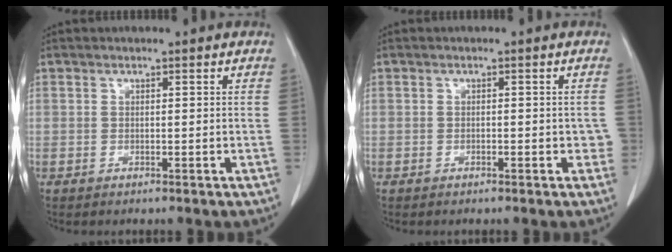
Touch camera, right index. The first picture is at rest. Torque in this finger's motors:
{"motor_torque": [-0.01, 0.06, -0.02, -0.01]}